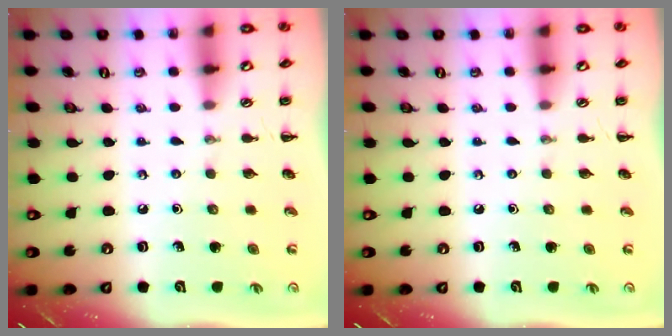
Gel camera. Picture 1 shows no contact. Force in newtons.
{"total": 0.0}